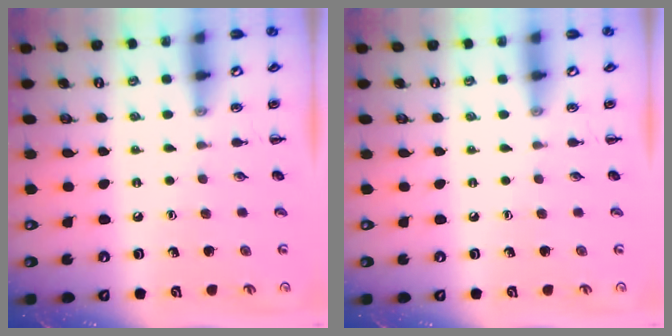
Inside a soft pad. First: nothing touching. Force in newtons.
{"total": 0.0}